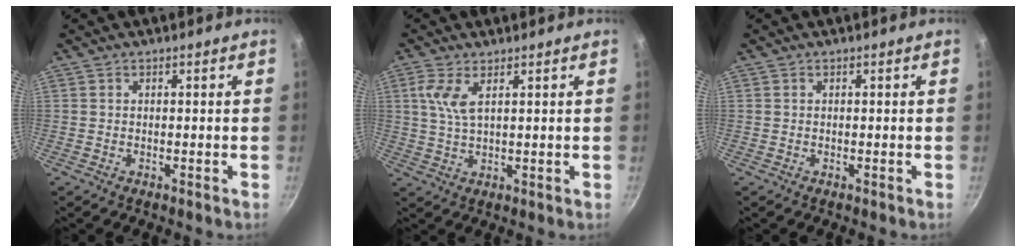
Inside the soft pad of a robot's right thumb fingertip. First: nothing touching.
{"total": 5.0, "force": [2.0, 1.8, 4.2], "torque": [-0.089, -0.008, 0.043]}
{"total": 0.0}